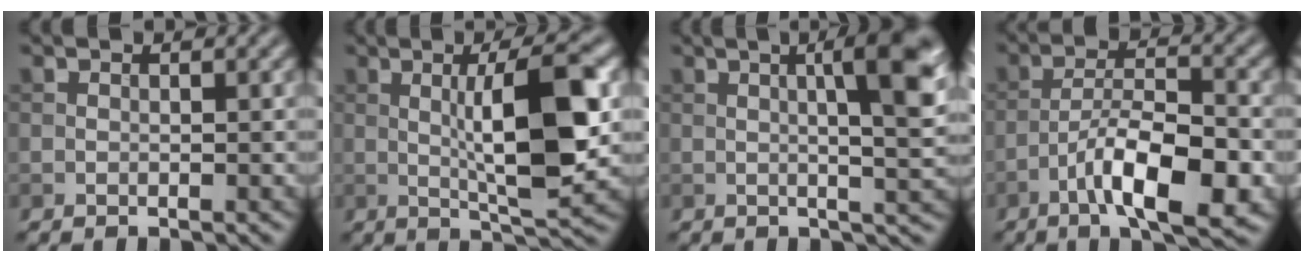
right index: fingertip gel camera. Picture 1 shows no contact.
{"total": 8.7, "force": [0.5, 1.9, 8.5], "torque": [-0.124, 0.002, 0.010]}
{"total": 8.5, "force": [1.8, 2.1, 8.0], "torque": [-0.086, 0.015, 0.020]}
{"total": 8.8, "force": [-4.3, 2.6, 7.2], "torque": [-0.117, 0.012, -0.074]}